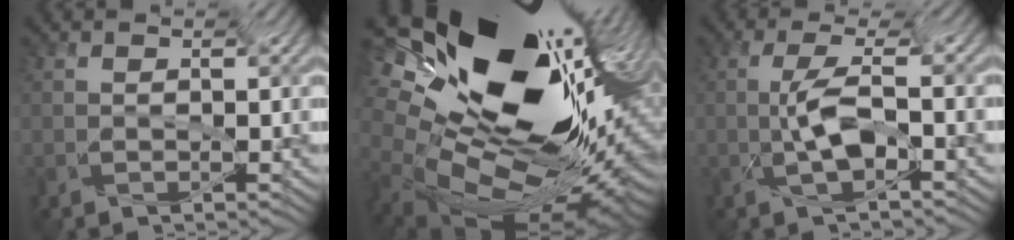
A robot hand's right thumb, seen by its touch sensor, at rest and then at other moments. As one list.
[{"total": 16.0, "force": [1.6, 8.9, 13.2], "torque": [-0.255, 0.005, 0.031]}, {"total": 4.0, "force": [-3.3, -0.7, 2.2], "torque": [-0.050, 0.008, -0.053]}]